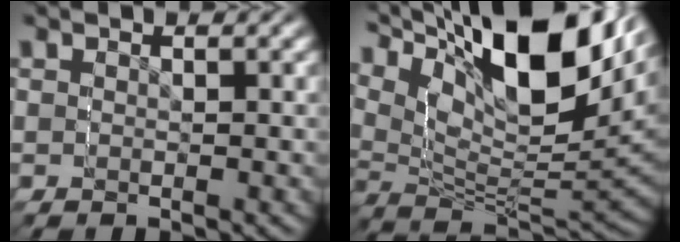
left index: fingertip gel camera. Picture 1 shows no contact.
{"total": 12.7, "force": [6.8, 6.5, 8.5], "torque": [-0.158, 0.031, 0.089]}